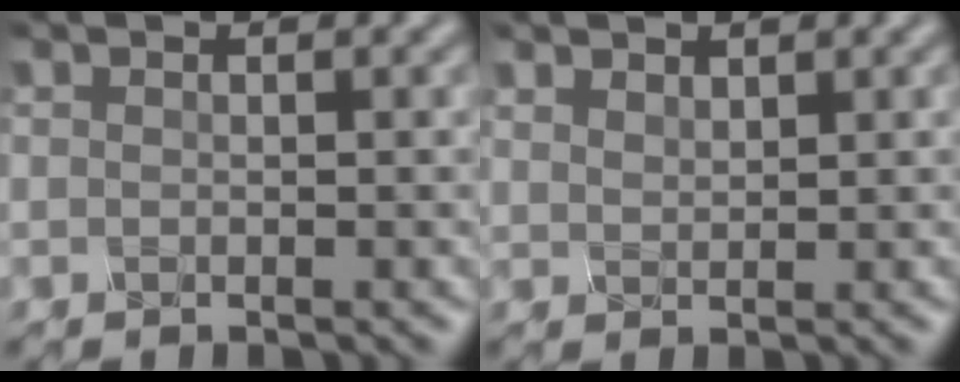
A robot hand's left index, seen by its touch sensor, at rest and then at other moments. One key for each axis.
{"total": 1.1, "fx": 1.0, "fy": -0.2, "fz": -0.5, "tx": 0.002, "ty": 0.002, "tz": 0.033}